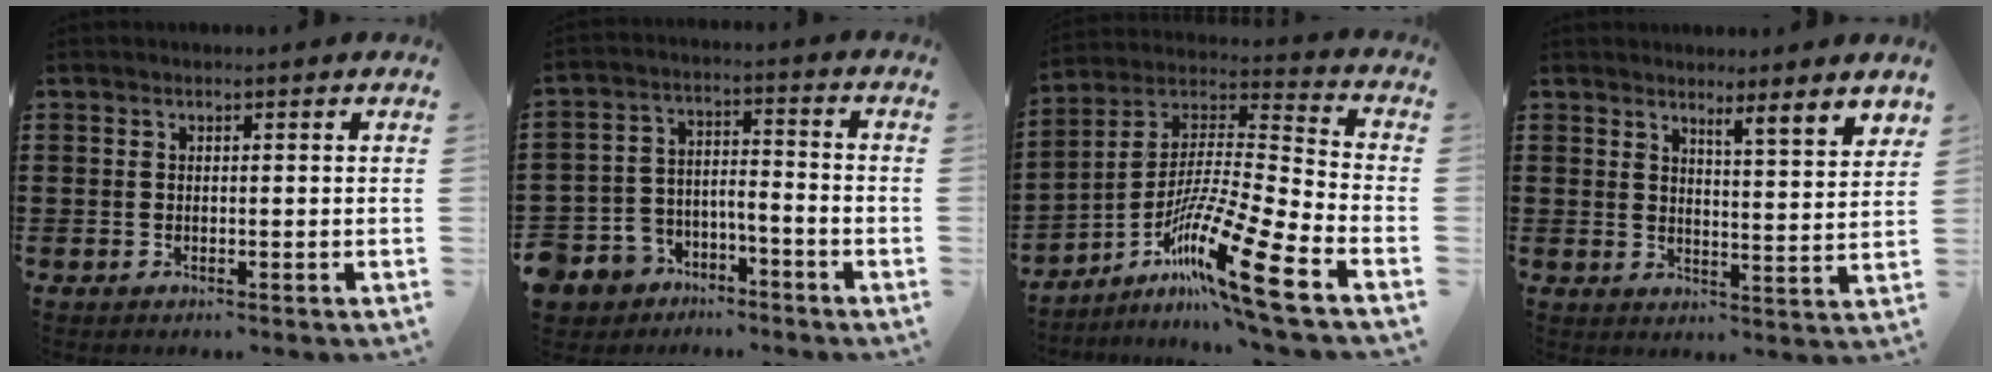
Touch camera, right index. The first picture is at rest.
{"total": 5.5, "force": [-5.3, 1.7, 0.2], "torque": [-0.035, 0.003, -0.115]}
{"total": 14.7, "force": [-9.4, 0.3, 11.3], "torque": [-0.208, -0.001, -0.177]}
{"total": 3.1, "force": [2.9, -0.4, 1.1], "torque": [-0.018, -0.022, 0.044]}